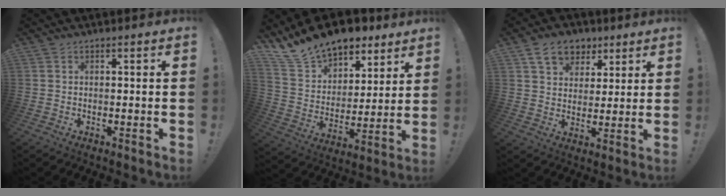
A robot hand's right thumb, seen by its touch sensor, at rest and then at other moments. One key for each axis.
{"total": 15.9, "fx": 13.0, "fy": 7.8, "fz": 4.6, "tx": -0.100, "ty": -0.092, "tz": 0.242}
{"total": 10.8, "fx": 6.3, "fy": 7.7, "fz": 3.9, "tx": -0.050, "ty": -0.028, "tz": 0.120}